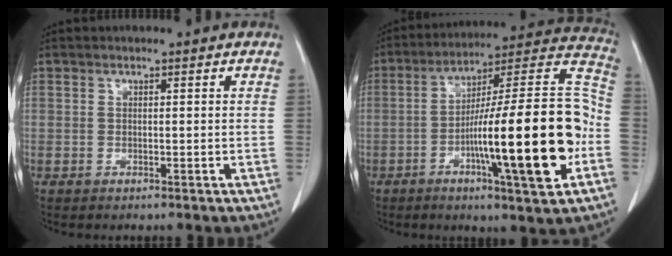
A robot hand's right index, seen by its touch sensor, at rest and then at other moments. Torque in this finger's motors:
{"motor_torque": [1.38, -0.25, 0.69, 0.16]}